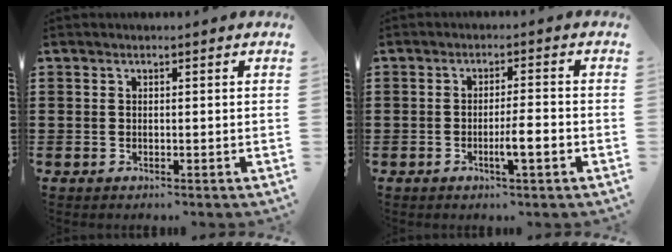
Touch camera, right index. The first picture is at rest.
{"total": 3.9, "force": [-1.6, 0.3, 3.5], "torque": [-0.059, -0.002, -0.028]}